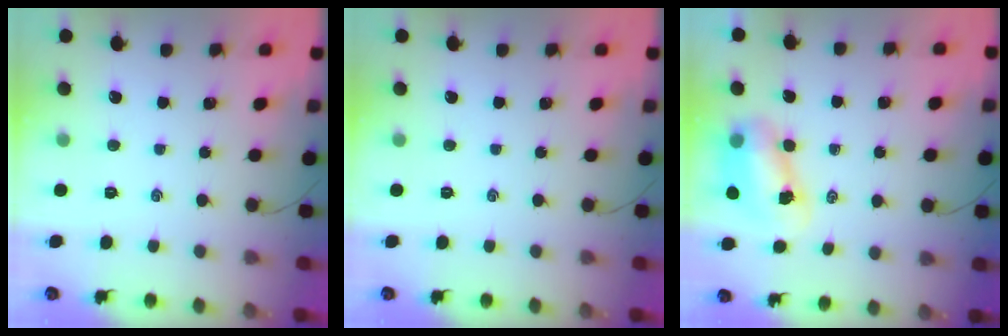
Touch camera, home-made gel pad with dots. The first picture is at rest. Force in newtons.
{"total": 0.0}
{"total": 8.0, "press": 7.8, "slide": 1.5}